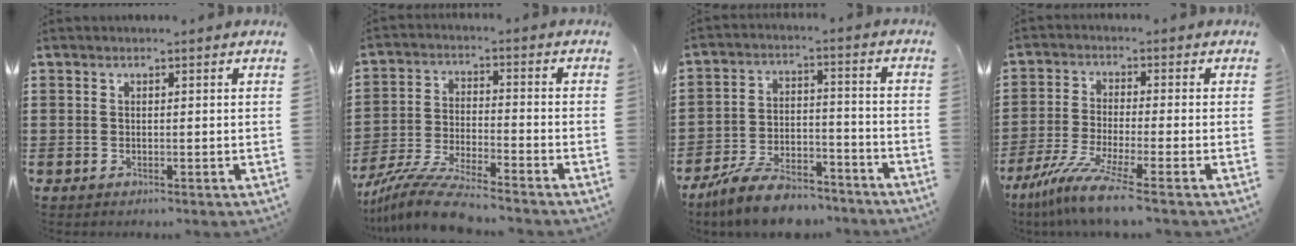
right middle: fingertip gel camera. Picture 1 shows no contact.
{"total": 8.6, "force": [-7.9, 0.4, 3.4], "torque": [-0.076, -0.001, -0.157]}
{"total": 9.0, "force": [-8.1, 2.4, 3.2], "torque": [-0.056, 0.025, -0.154]}
{"total": 7.2, "force": [-5.5, -0.1, 4.7], "torque": [-0.110, -0.025, -0.108]}